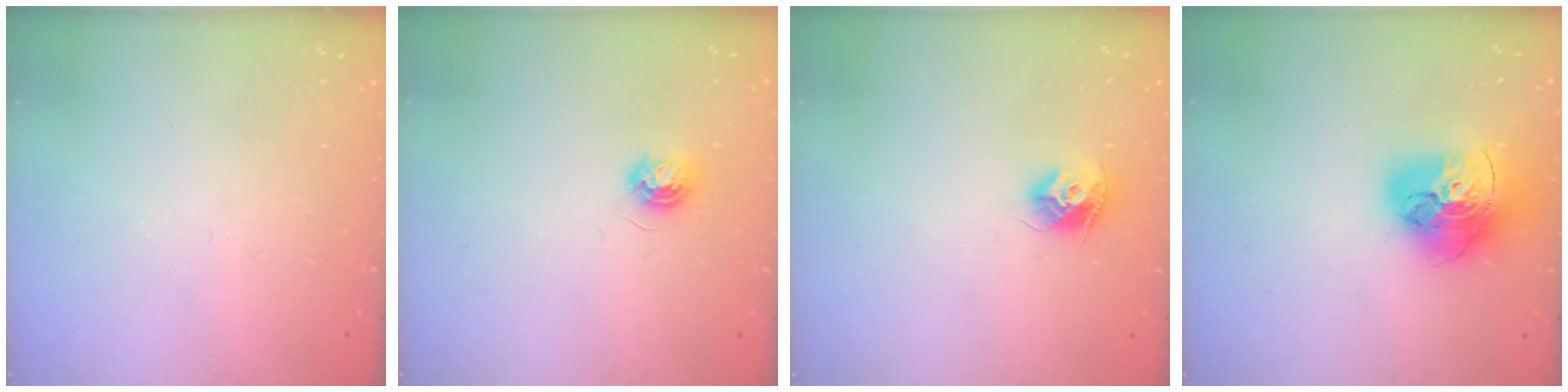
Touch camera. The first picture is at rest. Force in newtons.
{"total": 4.8, "press": 4.8, "slide": 0.6}
{"total": 9.1, "press": 9.1, "slide": 0.3}
{"total": 18.4, "press": 18.3, "slide": 1.9}